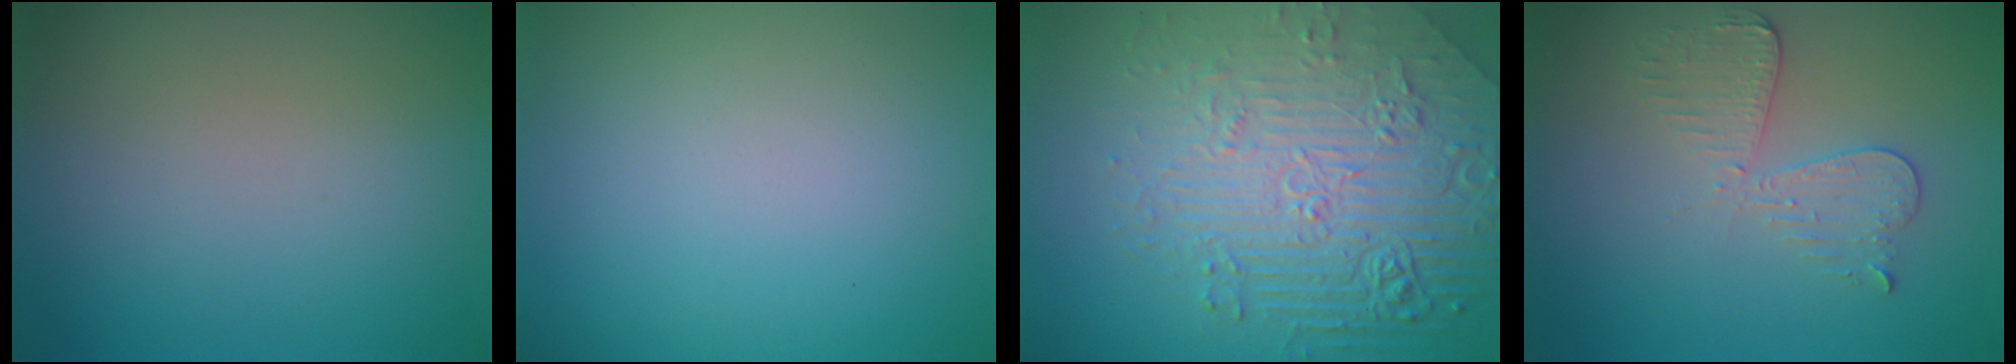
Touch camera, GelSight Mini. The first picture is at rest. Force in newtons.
{"total": 0.0}
{"total": 8.9, "press": 6.1, "slide": 6.5}
{"total": 3.0, "press": 2.7, "slide": 1.2}